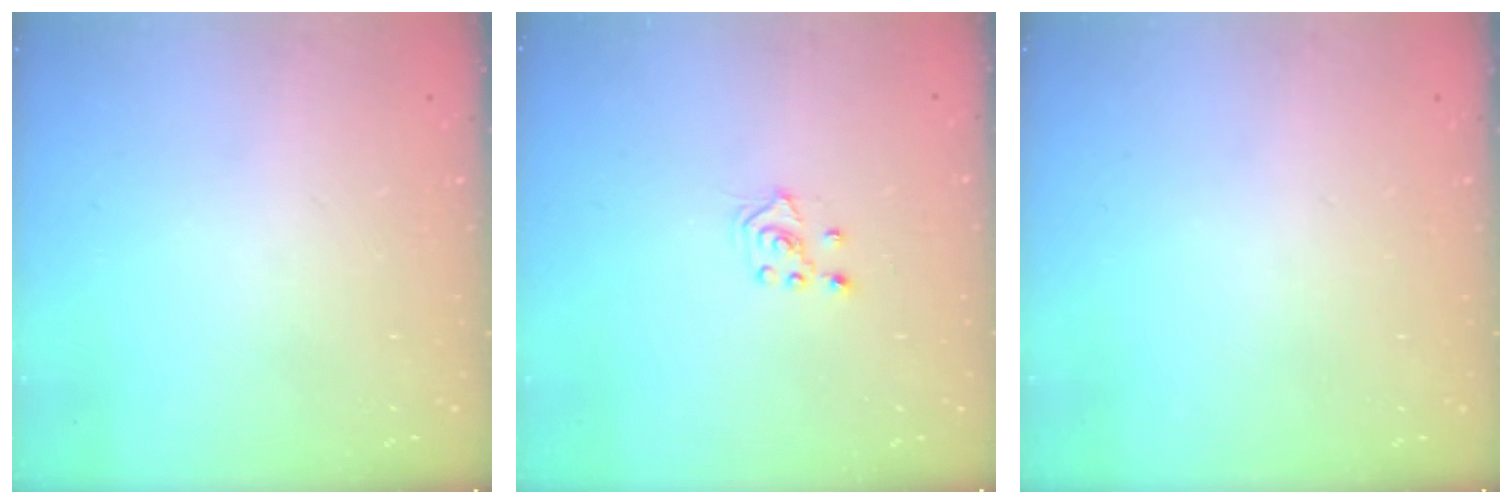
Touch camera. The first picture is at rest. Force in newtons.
{"total": 3.0, "press": 2.9, "slide": 0.7}
{"total": 0.0}